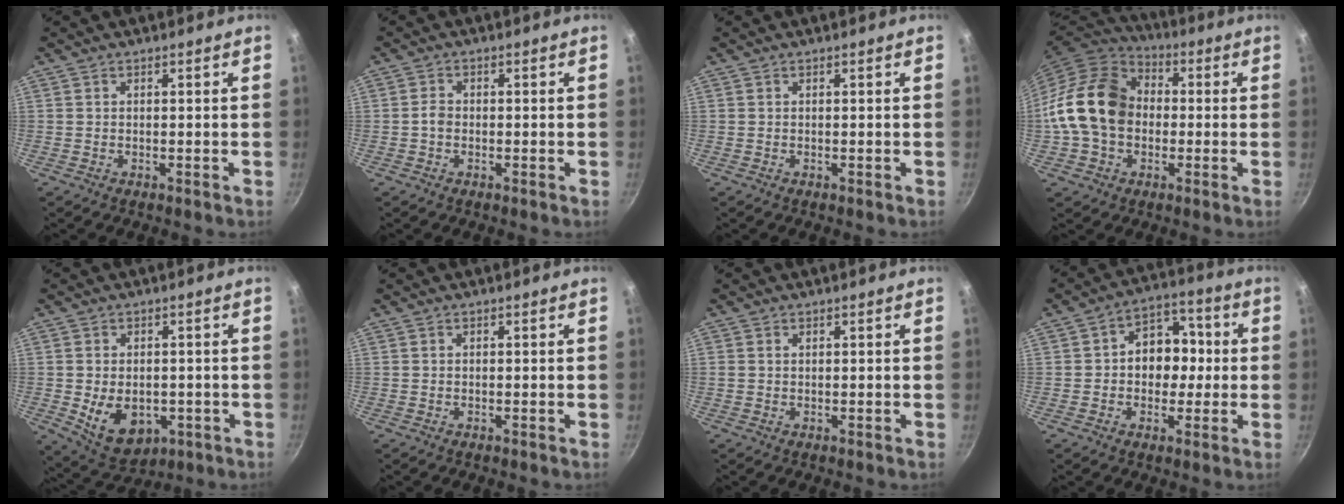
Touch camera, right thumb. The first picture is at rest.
{"total": 1.8, "force": [-0.5, 1.4, 1.1], "torque": [-0.019, 0.012, -0.010]}
{"total": 0.0}
{"total": 17.7, "force": [-0.4, 13.7, 11.3], "torque": [-0.183, 0.036, -0.018]}
{"total": 10.1, "force": [-1.9, 7.1, 7.0], "torque": [-0.090, -0.006, -0.008]}
{"total": 0.0}
{"total": 0.8, "force": [0.3, 0.6, 0.3], "torque": [-0.006, 0.004, 0.005]}
{"total": 10.7, "force": [0.1, 8.3, 6.7], "torque": [-0.039, 0.026, -0.012]}